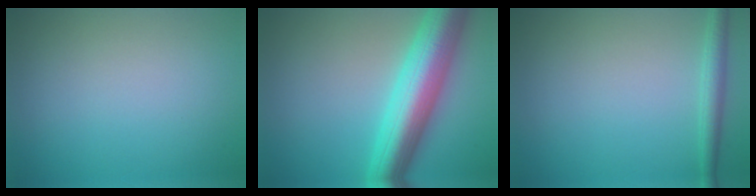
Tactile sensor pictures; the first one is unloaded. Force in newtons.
{"total": 9.2, "press": 9.2, "slide": 0.3}
{"total": 1.9, "press": 1.9, "slide": 0.1}